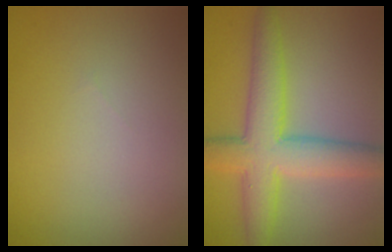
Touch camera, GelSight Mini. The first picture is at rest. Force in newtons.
{"total": 7.2, "press": 7.2, "slide": 0.1}